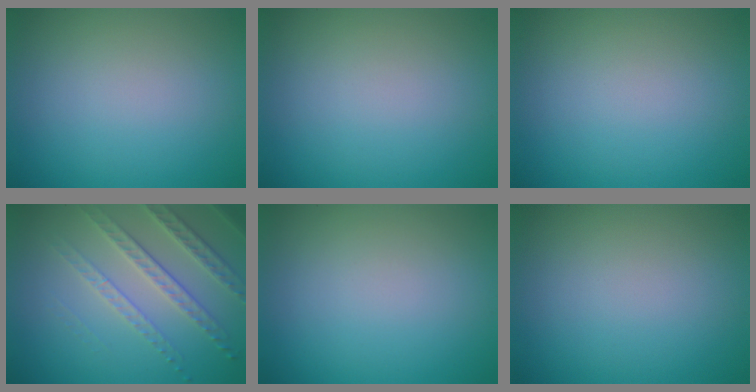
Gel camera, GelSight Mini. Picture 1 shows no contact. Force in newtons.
{"total": 0.0}
{"total": 0.0}
{"total": 3.6, "press": 3.4, "slide": 1.3}
{"total": 0.0}
{"total": 0.0}